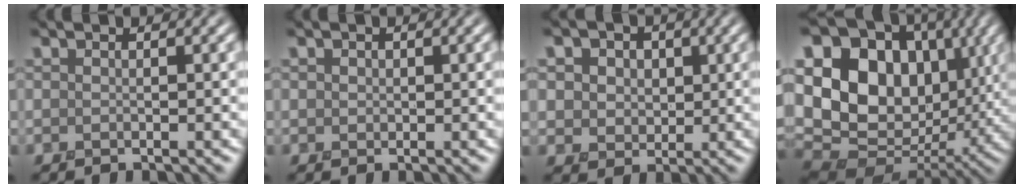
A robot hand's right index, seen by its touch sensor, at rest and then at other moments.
{"total": 0.7, "force": [0.1, 0.7, 0.1], "torque": [-0.003, -0.002, 0.003]}
{"total": 6.0, "force": [2.0, 4.9, 2.8], "torque": [-0.053, 0.016, 0.016]}
{"total": 16.2, "force": [3.1, 12.0, 10.4], "torque": [-0.187, 0.013, 0.061]}